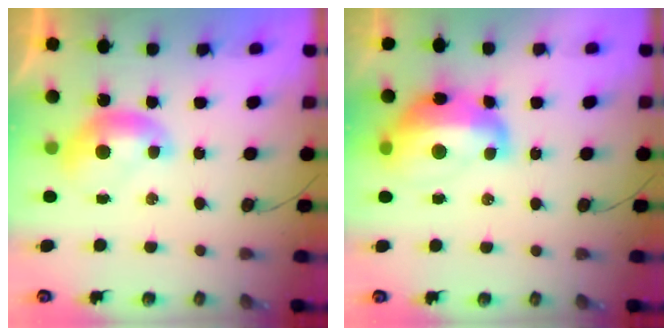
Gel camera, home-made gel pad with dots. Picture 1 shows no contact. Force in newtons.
{"total": 9.2, "press": 9.0, "slide": 1.7}